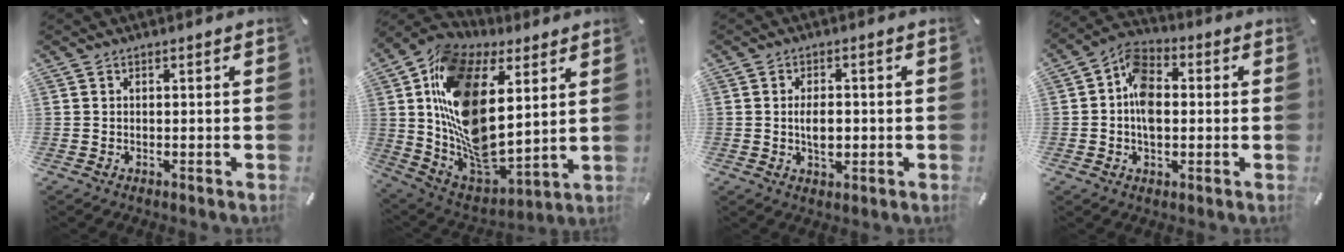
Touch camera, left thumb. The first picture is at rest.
{"total": 20.4, "force": [6.2, 13.1, 14.4], "torque": [-0.318, -0.056, 0.108]}
{"total": 4.8, "force": [-0.4, 2.9, 3.8], "torque": [-0.061, -0.003, -0.010]}
{"total": 9.0, "force": [-0.3, 6.2, 6.6], "torque": [-0.124, 0.014, -0.002]}